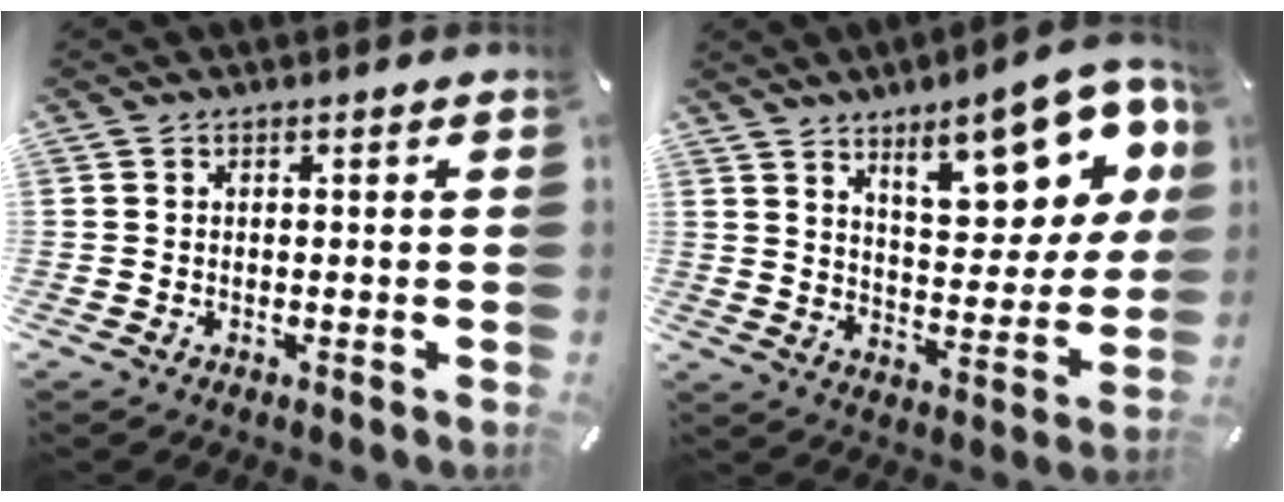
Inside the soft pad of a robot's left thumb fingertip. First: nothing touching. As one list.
[{"total": 19.1, "force": [10.9, 7.9, 13.7], "torque": [-0.169, -0.072, 0.174]}]